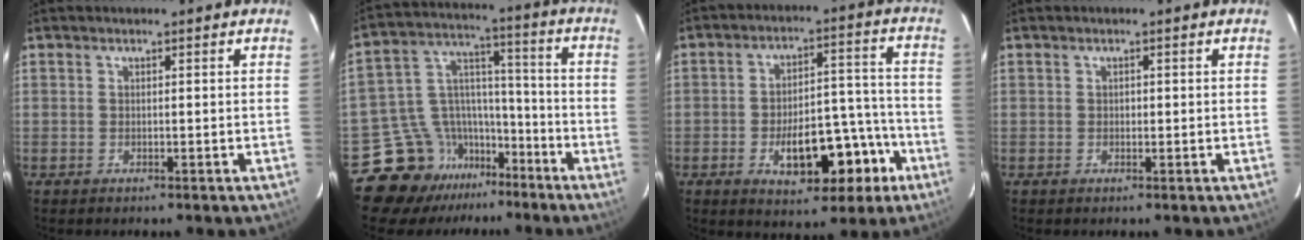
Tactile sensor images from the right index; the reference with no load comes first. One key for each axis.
{"total": 14.6, "fx": -10.1, "fy": 10.2, "fz": 2.9, "tx": -0.043, "ty": 0.101, "tz": -0.158}
{"total": 13.2, "fx": -5.7, "fy": 5.8, "fz": 10.4, "tx": -0.145, "ty": 0.030, "tz": -0.074}
{"total": 0.7, "fx": -0.1, "fy": 0.5, "fz": 0.5, "tx": -0.010, "ty": 0.001, "tz": -0.001}